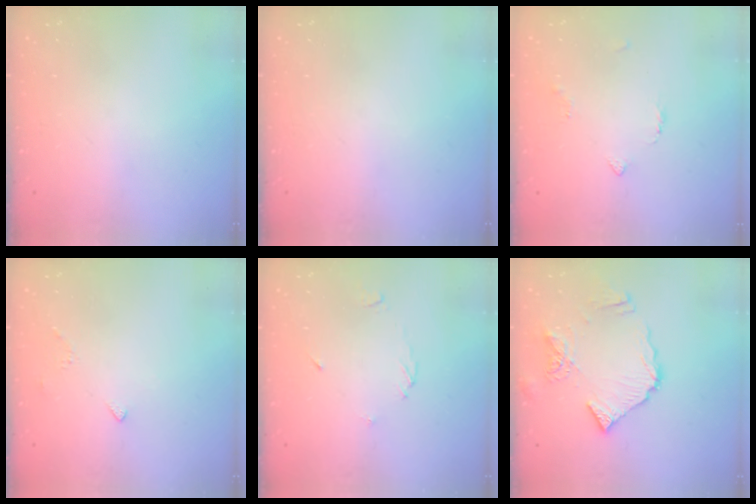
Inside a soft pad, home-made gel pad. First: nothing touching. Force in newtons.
{"total": 0.0}
{"total": 2.8, "press": 2.7, "slide": 0.7}
{"total": 3.0, "press": 2.9, "slide": 0.7}
{"total": 4.4, "press": 4.3, "slide": 0.5}
{"total": 12.6, "press": 12.5, "slide": 1.6}